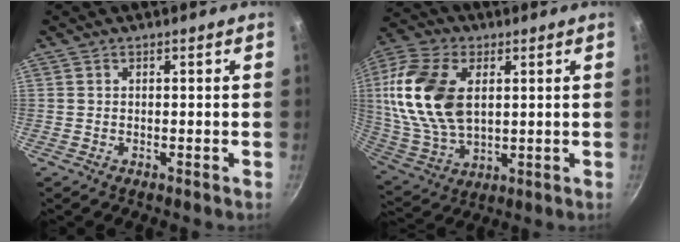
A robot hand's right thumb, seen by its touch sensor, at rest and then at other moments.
{"total": 19.9, "force": [3.9, 12.3, 15.2], "torque": [-0.297, -0.009, 0.078]}